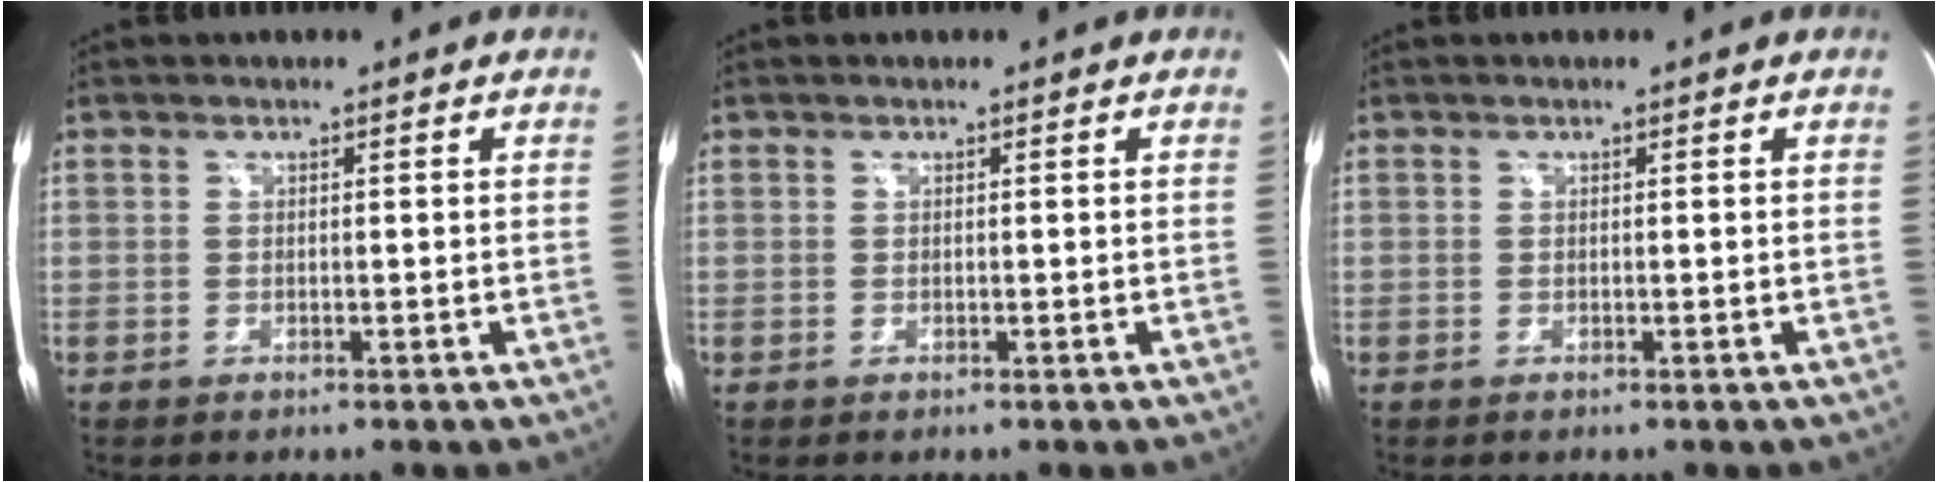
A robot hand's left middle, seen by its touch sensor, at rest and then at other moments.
{"total": 0.0}
{"total": 0.0}